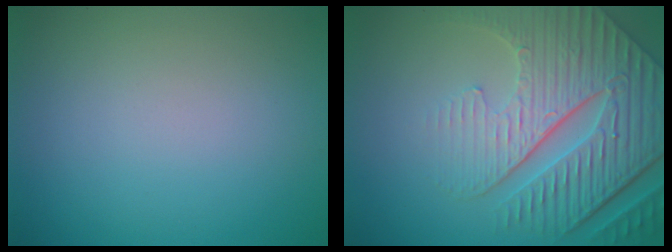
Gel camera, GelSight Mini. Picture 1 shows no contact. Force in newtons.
{"total": 8.6, "press": 6.4, "slide": 5.7}